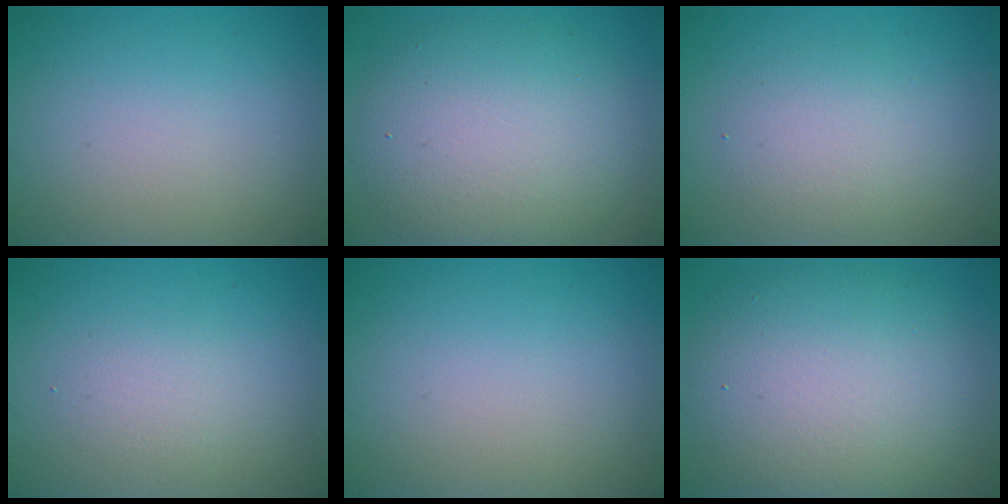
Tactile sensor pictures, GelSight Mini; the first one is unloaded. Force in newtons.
{"total": 8.3, "press": 8.3, "slide": 0.8}
{"total": 2.8, "press": 2.8, "slide": 0.2}
{"total": 1.6, "press": 1.6, "slide": 0.1}
{"total": 0.0}
{"total": 10.5, "press": 10.5, "slide": 1.1}